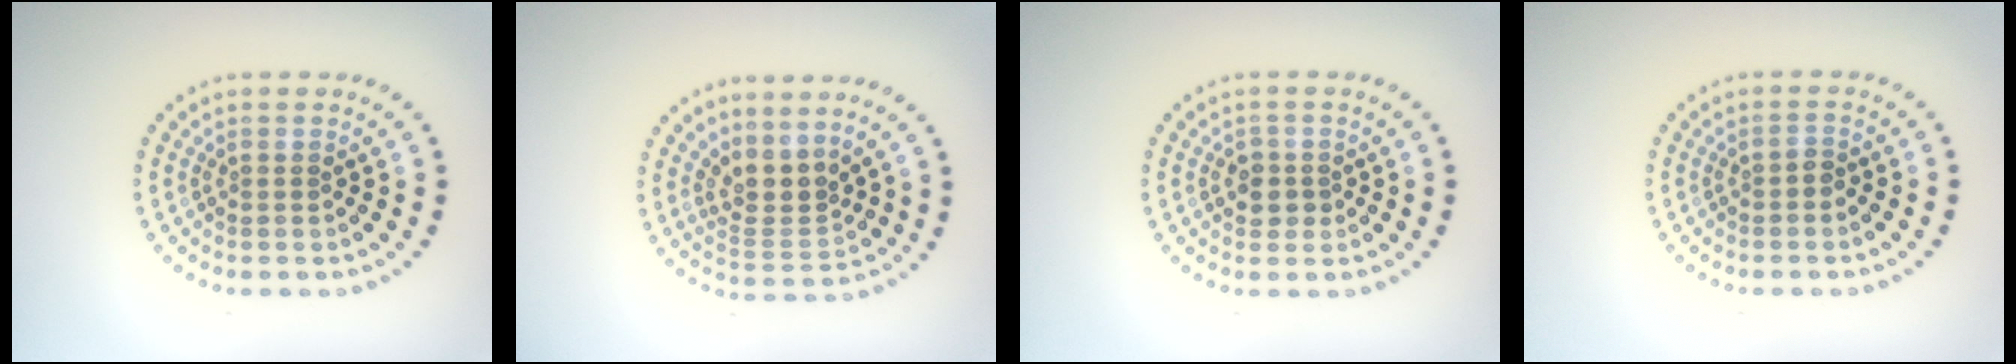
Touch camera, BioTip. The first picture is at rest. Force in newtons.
{"total": 2.9, "press": 2.0, "slide": 2.1}
{"total": 1.8, "press": 1.7, "slide": 0.5}
{"total": 0.8, "press": 0.7, "slide": 0.4}